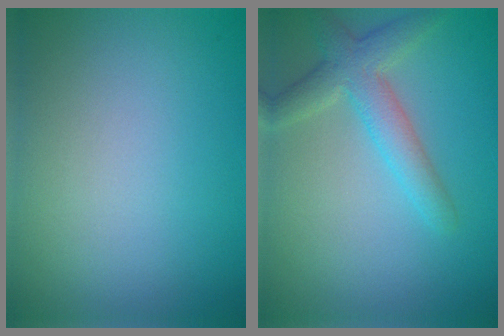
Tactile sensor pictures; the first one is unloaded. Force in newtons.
{"total": 3.7, "press": 3.7, "slide": 0.3}